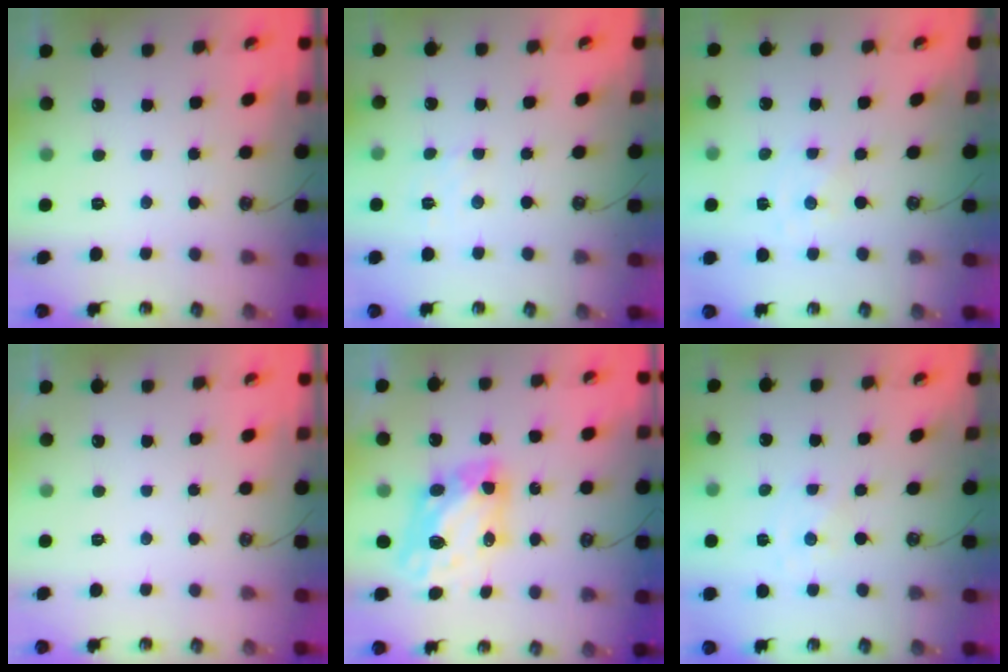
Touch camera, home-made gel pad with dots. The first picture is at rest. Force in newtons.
{"total": 2.7, "press": 2.7, "slide": 0.5}
{"total": 0.0}
{"total": 0.0}
{"total": 8.1, "press": 8.1, "slide": 0.7}
{"total": 0.0}